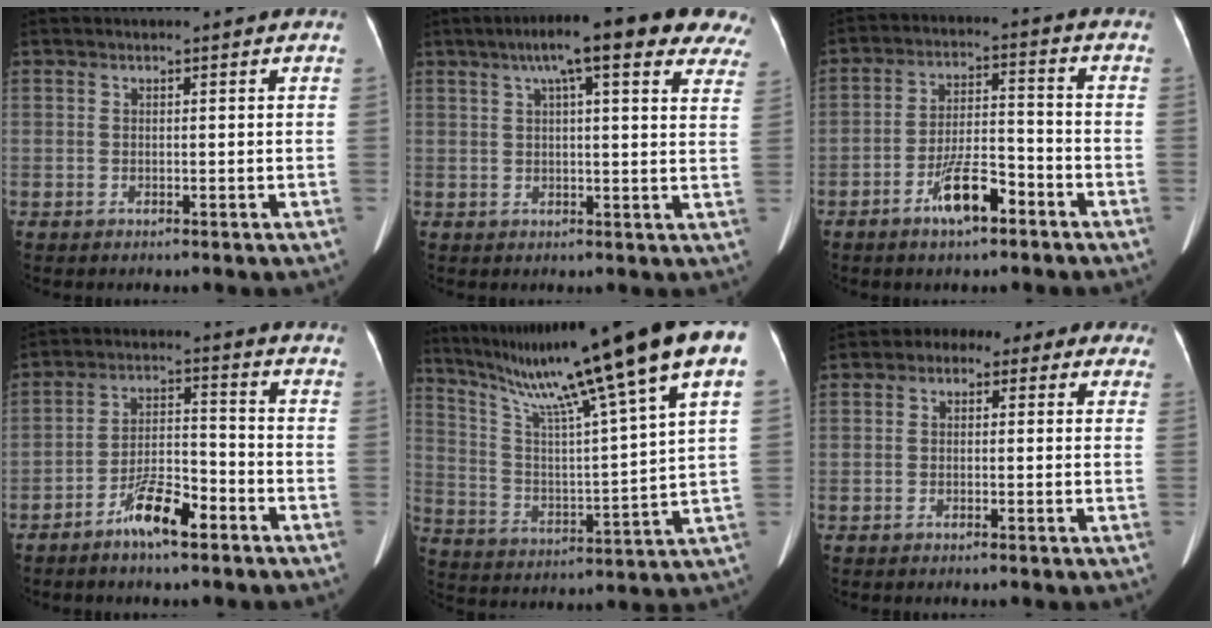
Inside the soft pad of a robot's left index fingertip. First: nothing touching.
{"total": 17.2, "force": [11.8, 3.2, 12.1], "torque": [-0.171, 0.043, 0.138]}
{"total": 7.9, "force": [-4.8, 2.1, 5.9], "torque": [-0.114, 0.004, -0.083]}
{"total": 7.9, "force": [-5.2, 1.8, 5.6], "torque": [-0.108, 0.005, -0.094]}
{"total": 23.5, "force": [15.9, -1.0, 17.3], "torque": [-0.280, 0.000, 0.244]}
{"total": 6.2, "force": [2.2, 4.3, 3.9], "torque": [-0.042, 0.045, 0.016]}